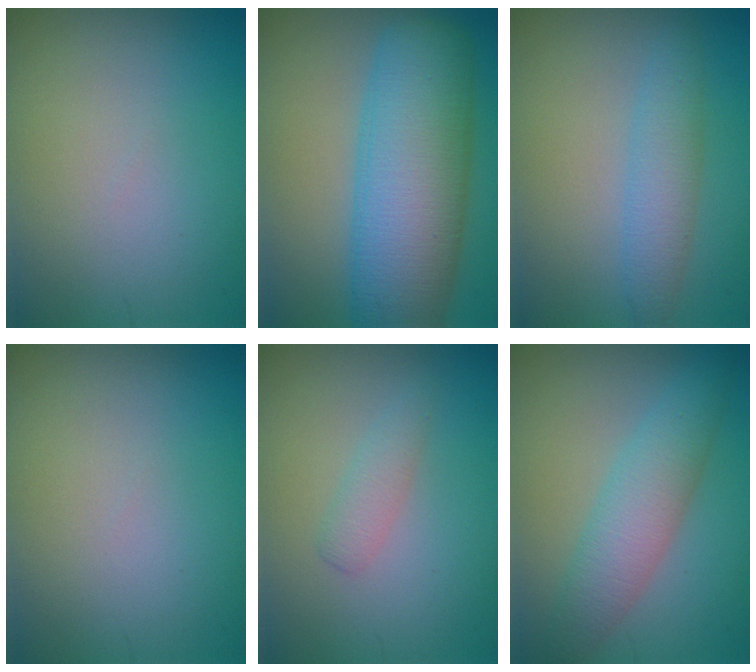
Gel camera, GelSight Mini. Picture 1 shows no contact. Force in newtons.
{"total": 11.5, "press": 11.5, "slide": 0.3}
{"total": 3.0, "press": 3.0, "slide": 0.1}
{"total": 0.0}
{"total": 1.5, "press": 1.5, "slide": 0.1}
{"total": 4.5, "press": 4.5, "slide": 0.1}